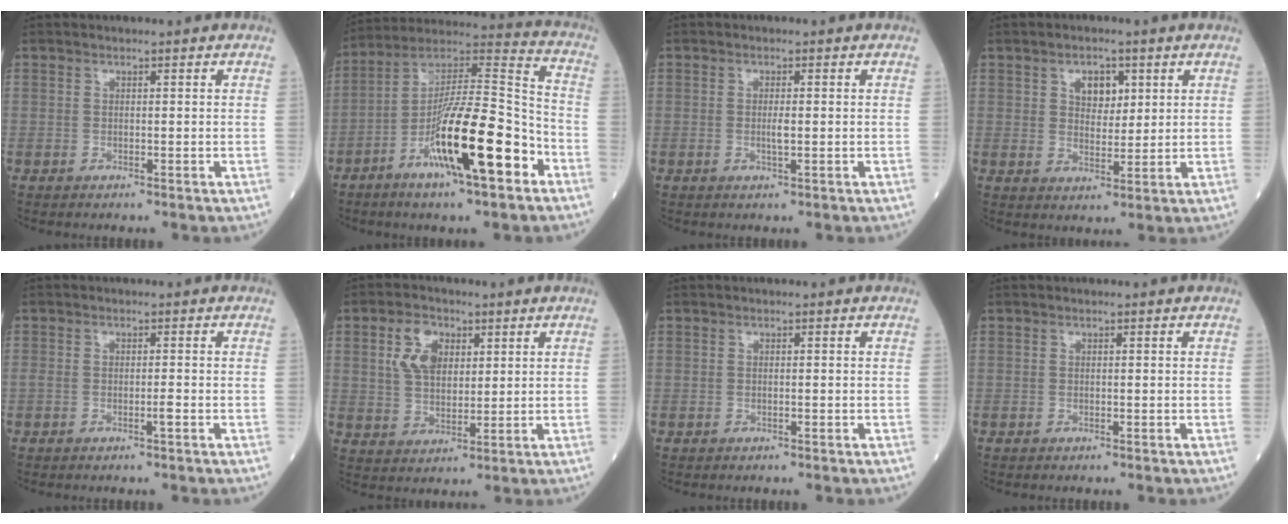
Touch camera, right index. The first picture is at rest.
{"total": 18.6, "force": [-8.0, 2.5, 16.6], "torque": [-0.295, -0.003, -0.136]}
{"total": 1.6, "force": [0.0, 0.2, 1.6], "torque": [-0.034, -0.001, 0.004]}
{"total": 4.5, "force": [1.9, 2.7, 3.0], "torque": [-0.046, 0.005, 0.034]}
{"total": 1.0, "force": [-0.4, 0.1, 0.9], "torque": [-0.021, 0.004, -0.003]}
{"total": 6.8, "force": [2.7, 4.2, 4.6], "torque": [-0.099, 0.017, 0.058]}
{"total": 0.0}
{"total": 0.0}